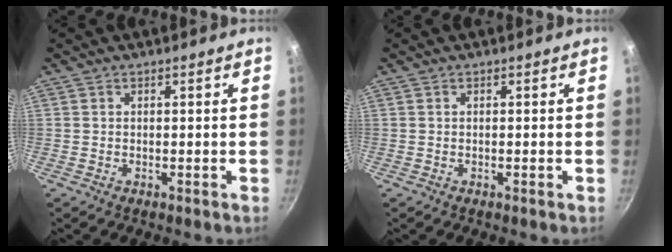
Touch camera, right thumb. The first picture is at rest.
{"total": 0.0}